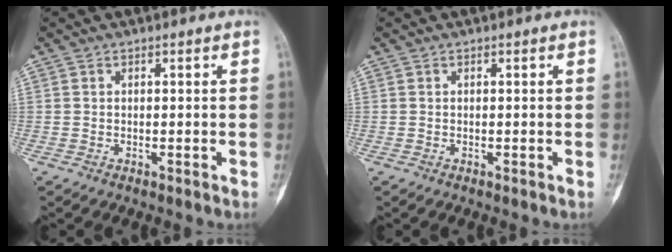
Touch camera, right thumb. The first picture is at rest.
{"total": 0.0}